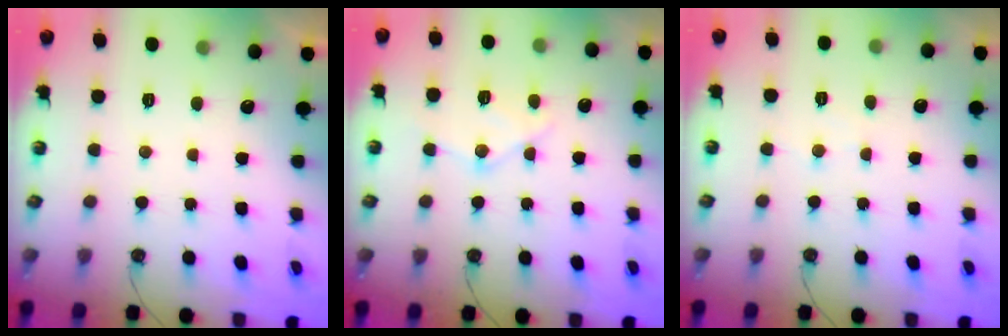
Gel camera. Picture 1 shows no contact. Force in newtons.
{"total": 12.8, "press": 12.7, "slide": 1.2}
{"total": 3.8, "press": 3.7, "slide": 0.5}